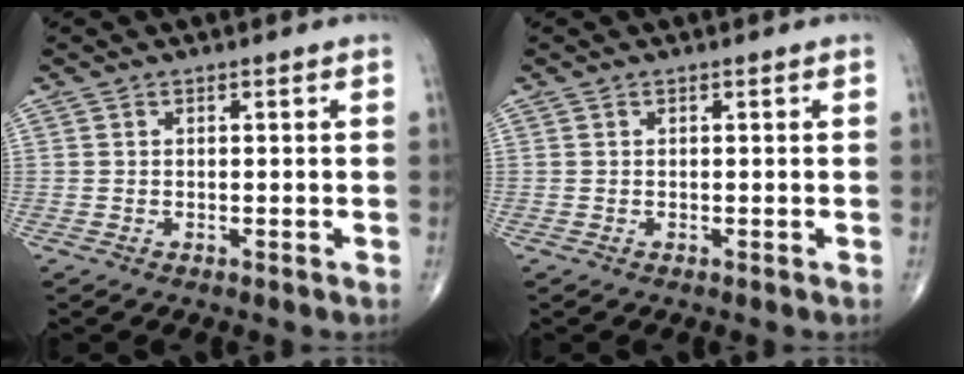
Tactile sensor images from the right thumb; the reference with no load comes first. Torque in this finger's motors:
{"motor_torque": [0.01, 0.01, 0.00, -0.01, 0.00]}